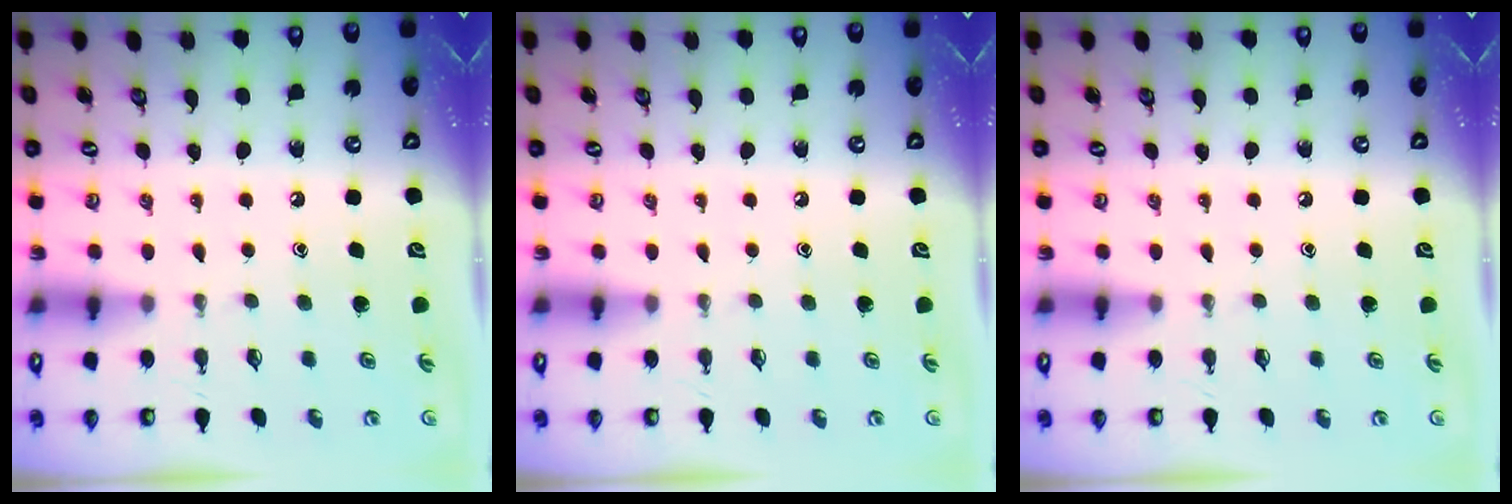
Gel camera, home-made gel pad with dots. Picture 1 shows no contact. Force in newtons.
{"total": 0.0}
{"total": 0.0}